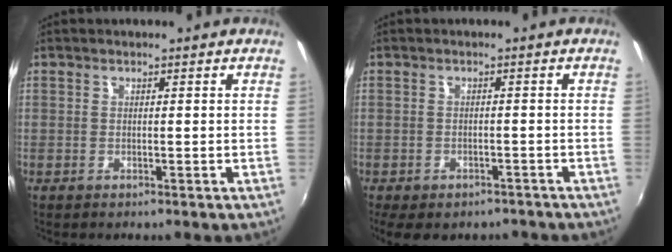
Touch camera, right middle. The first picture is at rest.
{"total": 8.8, "force": [-6.6, 4.1, 4.1], "torque": [-0.093, -0.030, -0.089]}